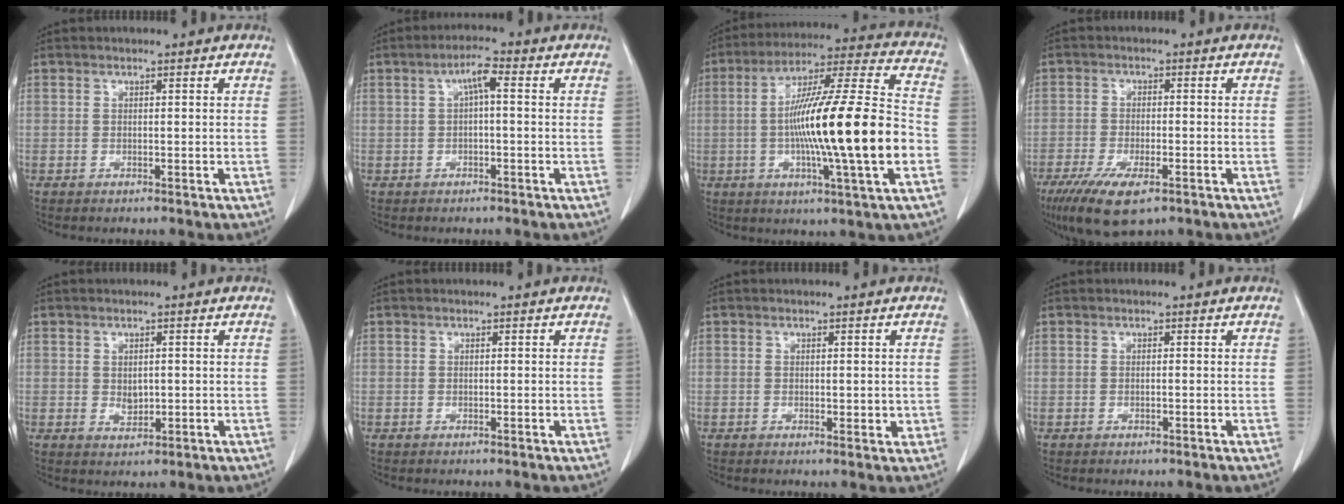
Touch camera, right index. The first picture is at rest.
{"total": 3.6, "force": [0.6, 0.6, 3.5], "torque": [-0.061, 0.016, 0.008]}
{"total": 21.9, "force": [-3.2, 0.4, 21.7], "torque": [-0.347, 0.005, -0.060]}
{"total": 8.8, "force": [-5.2, 2.9, 6.6], "torque": [-0.115, -0.016, -0.086]}
{"total": 2.3, "force": [0.1, 1.5, 1.7], "torque": [-0.028, -0.004, 0.009]}
{"total": 0.0}
{"total": 2.1, "force": [0.0, 1.0, 1.8], "torque": [-0.021, -0.004, 0.003]}
{"total": 0.0}